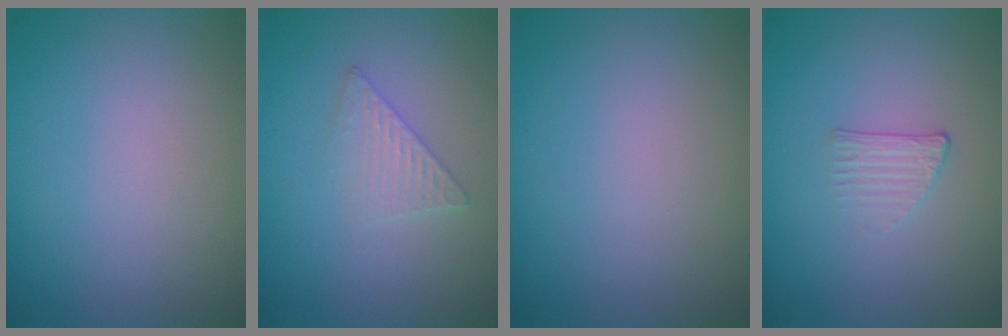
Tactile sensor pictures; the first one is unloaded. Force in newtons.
{"total": 2.0, "press": 2.0, "slide": 0.2}
{"total": 0.0}
{"total": 1.2, "press": 0.6, "slide": 1.0}